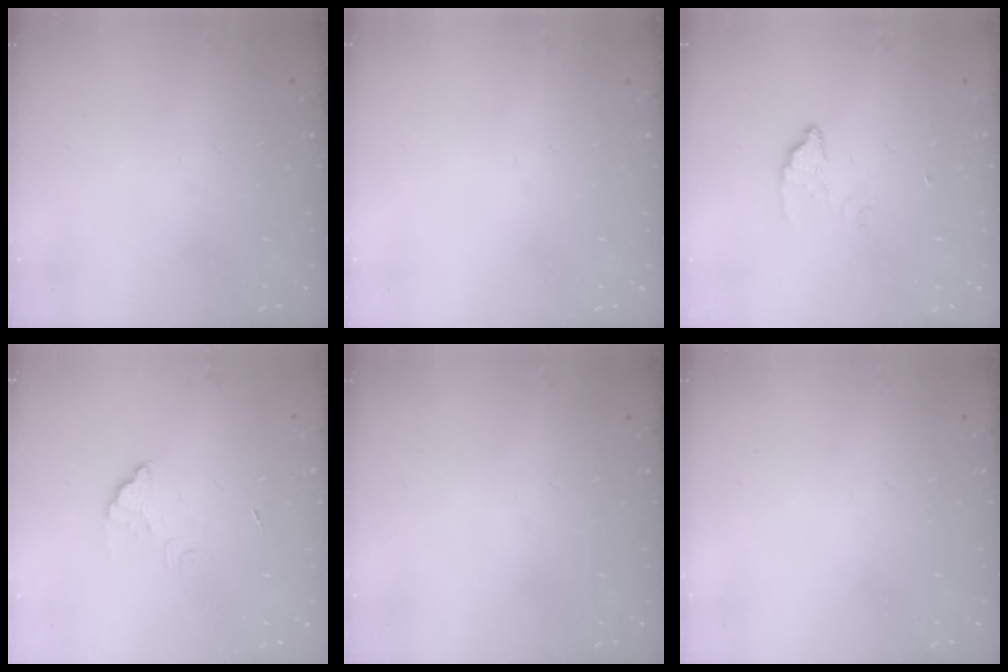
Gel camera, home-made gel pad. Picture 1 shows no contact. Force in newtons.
{"total": 0.0}
{"total": 2.9, "press": 2.9, "slide": 0.4}
{"total": 3.3, "press": 3.3, "slide": 0.3}
{"total": 0.0}
{"total": 0.0}